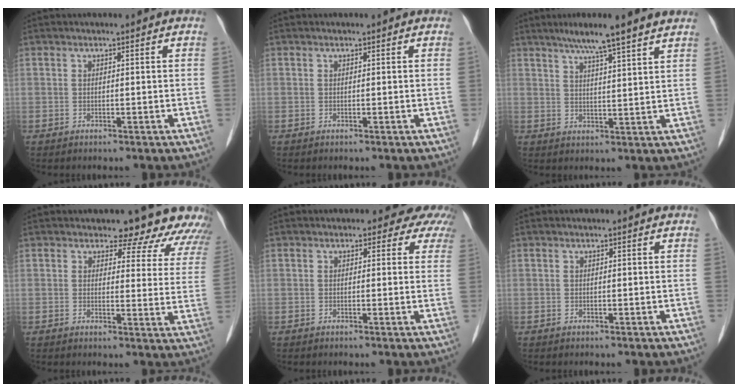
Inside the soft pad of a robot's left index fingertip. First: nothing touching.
{"total": 0.0}
{"total": 8.5, "force": [6.6, -0.4, 5.2], "torque": [-0.087, 0.013, 0.101]}
{"total": 12.5, "force": [11.2, 4.5, 3.2], "torque": [0.006, -0.025, 0.089]}
{"total": 5.0, "force": [4.2, 2.7, 0.7], "torque": [0.020, -0.002, 0.014]}
{"total": 0.0}